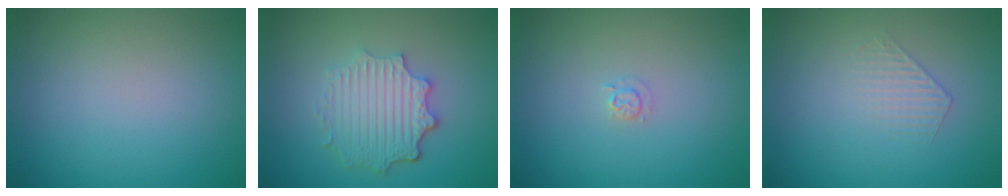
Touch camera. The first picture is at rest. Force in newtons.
{"total": 4.6, "press": 3.6, "slide": 2.8}
{"total": 0.9, "press": 0.9, "slide": 0.1}
{"total": 1.0, "press": 0.4, "slide": 0.9}